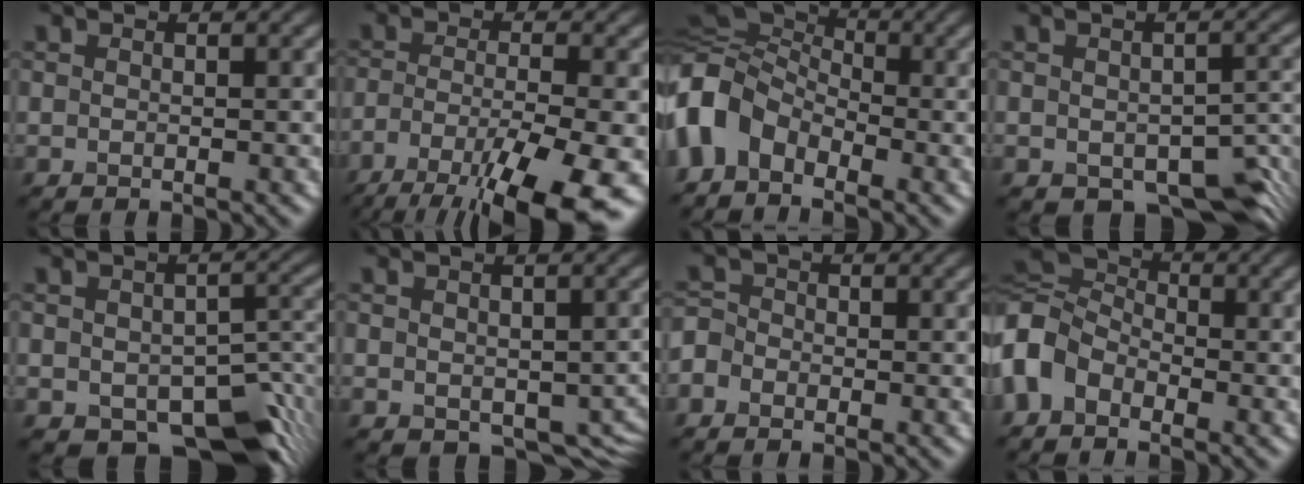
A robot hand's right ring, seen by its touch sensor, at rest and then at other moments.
{"total": 11.5, "force": [-7.0, 2.7, 8.7], "torque": [-0.152, -0.012, -0.118]}
{"total": 8.0, "force": [-3.2, 5.3, 4.9], "torque": [-0.109, 0.007, -0.087]}
{"total": 6.9, "force": [-3.2, 3.7, 4.9], "torque": [-0.058, -0.019, -0.042]}
{"total": 8.7, "force": [-4.1, 4.6, 6.2], "torque": [-0.082, -0.020, -0.056]}
{"total": 4.7, "force": [-1.0, 3.1, 3.3], "torque": [-0.048, -0.024, -0.005]}
{"total": 2.0, "force": [-1.0, 1.6, 0.6], "torque": [-0.004, 0.007, -0.027]}
{"total": 6.4, "force": [-1.9, 4.7, 3.8], "torque": [-0.090, 0.009, -0.062]}